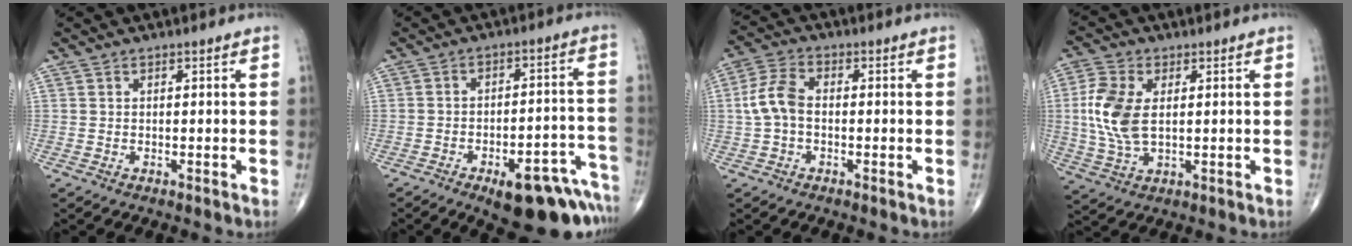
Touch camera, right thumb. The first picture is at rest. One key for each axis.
{"total": 16.6, "fx": -10.2, "fy": 6.2, "fz": 11.5, "tx": -0.079, "ty": 0.083, "tz": -0.131}
{"total": 6.6, "fx": -0.4, "fy": 4.0, "fz": 5.1, "tx": -0.113, "ty": 0.020, "tz": -0.016}
{"total": 9.9, "fx": 1.1, "fy": 5.5, "fz": 8.2, "tx": -0.189, "ty": -0.001, "tz": 0.025}